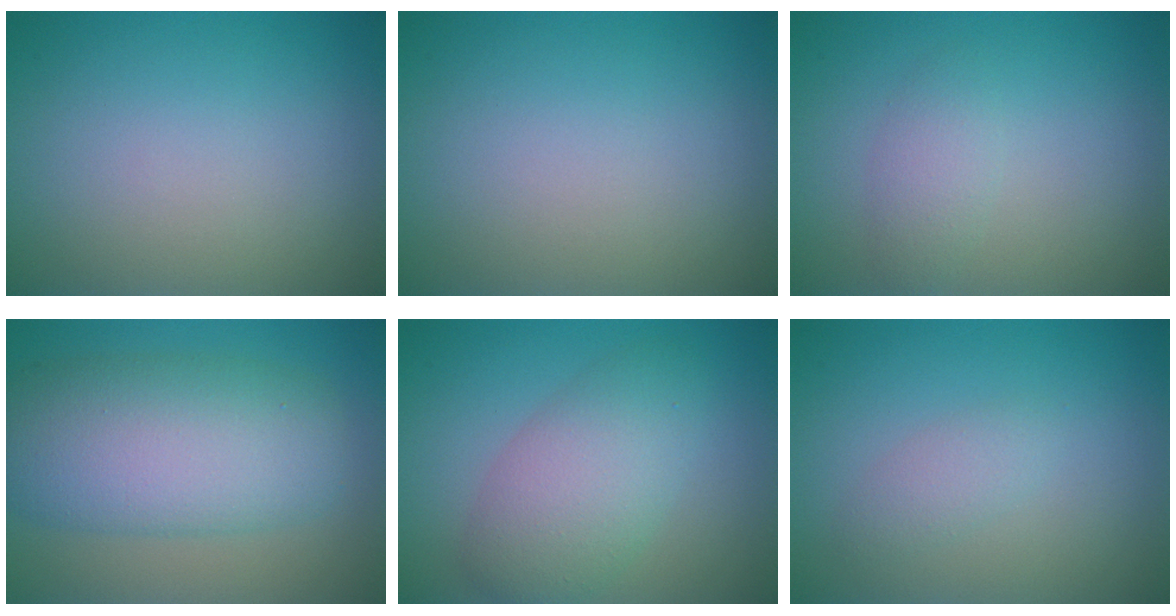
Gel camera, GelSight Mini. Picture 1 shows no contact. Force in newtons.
{"total": 0.0}
{"total": 1.7, "press": 1.7, "slide": 0.0}
{"total": 9.4, "press": 9.4, "slide": 0.1}
{"total": 5.3, "press": 5.3, "slide": 0.3}
{"total": 1.4, "press": 1.4, "slide": 0.1}